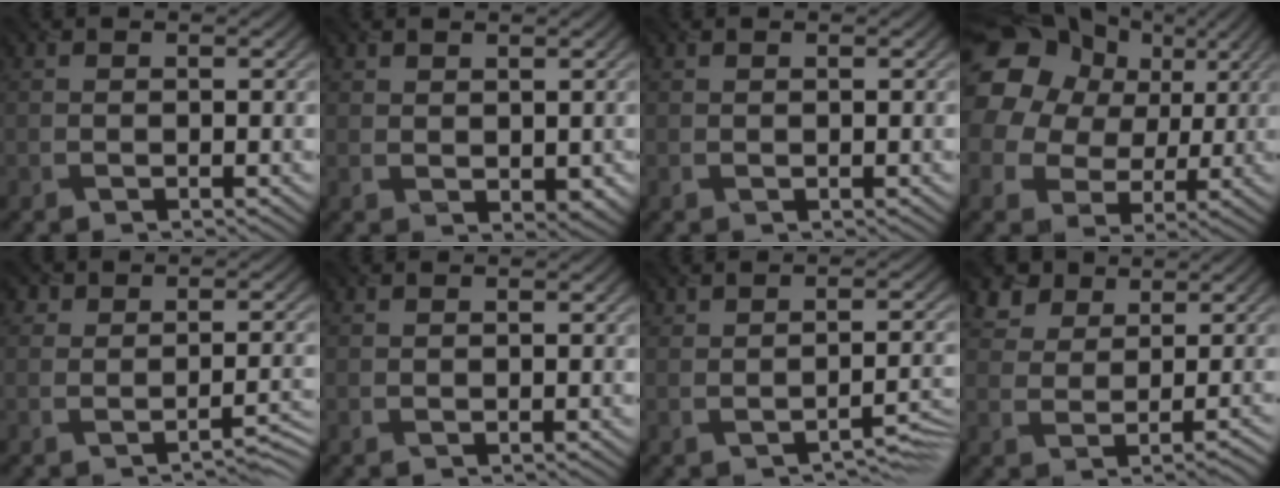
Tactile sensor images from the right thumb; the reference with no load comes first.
{"total": 2.1, "force": [1.0, 1.5, 1.1], "torque": [-0.022, -0.007, 0.024]}
{"total": 0.0}
{"total": 18.5, "force": [7.7, 14.6, 8.3], "torque": [-0.248, 0.056, 0.132]}
{"total": 2.1, "force": [-0.9, 1.4, 1.3], "torque": [-0.007, 0.007, -0.018]}
{"total": 0.0}
{"total": 2.4, "force": [-1.4, 0.8, 1.8], "torque": [-0.030, 0.004, -0.021]}
{"total": 4.0, "force": [2.8, 2.4, 1.6], "torque": [-0.033, 0.006, 0.051]}